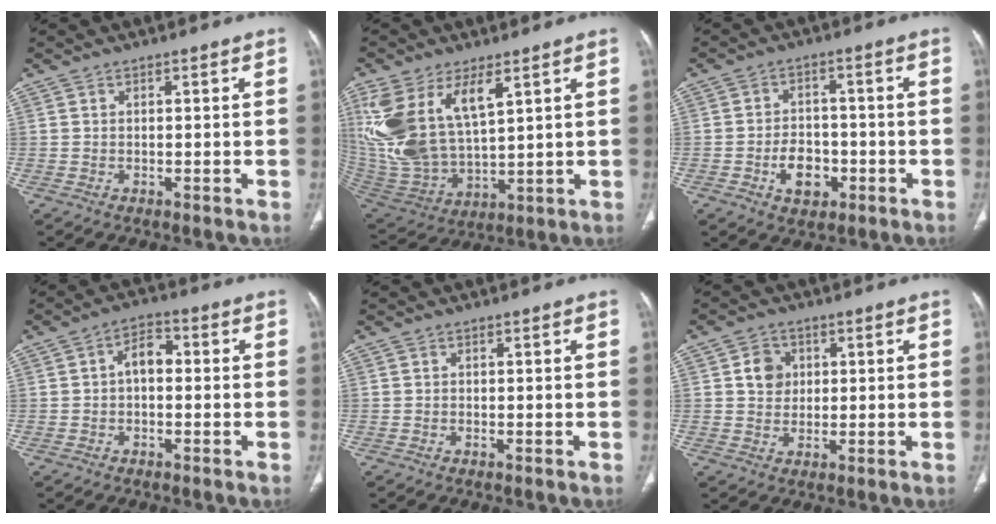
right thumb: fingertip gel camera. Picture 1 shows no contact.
{"total": 18.2, "force": [7.6, 8.8, 14.0], "torque": [-0.285, -0.025, 0.166]}
{"total": 6.9, "force": [-2.5, 4.9, 4.2], "torque": [-0.045, 0.017, -0.038]}
{"total": 4.7, "force": [-0.2, 3.0, 3.7], "torque": [-0.048, 0.020, -0.015]}
{"total": 0.0}
{"total": 4.6, "force": [1.2, 4.0, 2.1], "torque": [-0.013, -0.001, 0.018]}